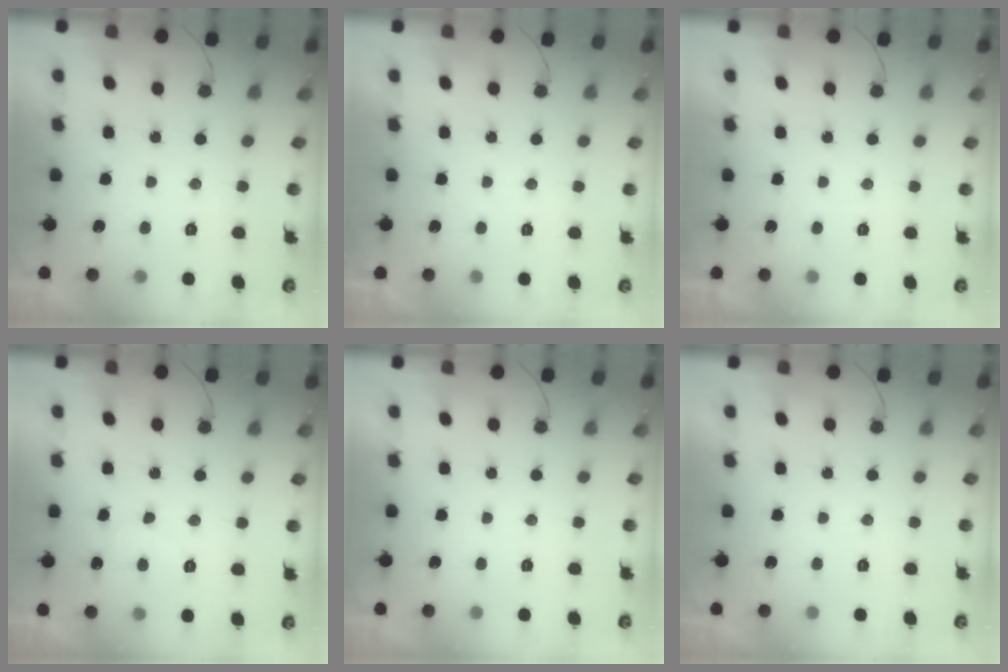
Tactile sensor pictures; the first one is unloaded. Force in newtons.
{"total": 1.8, "press": 1.8, "slide": 0.0}
{"total": 1.8, "press": 1.8, "slide": 0.1}
{"total": 6.9, "press": 6.9, "slide": 0.7}
{"total": 0.0}
{"total": 0.0}